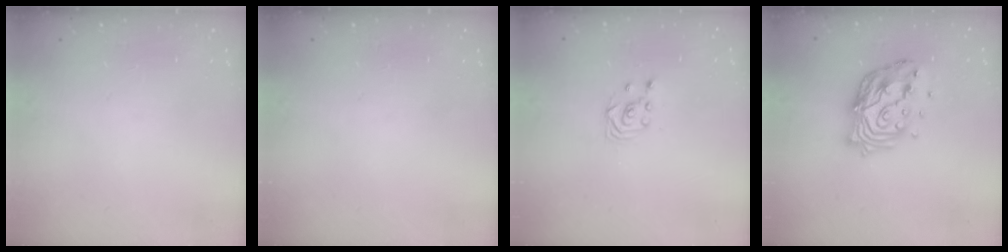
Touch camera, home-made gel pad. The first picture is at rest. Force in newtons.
{"total": 0.0}
{"total": 3.4, "press": 3.4, "slide": 0.5}
{"total": 14.8, "press": 14.7, "slide": 1.5}